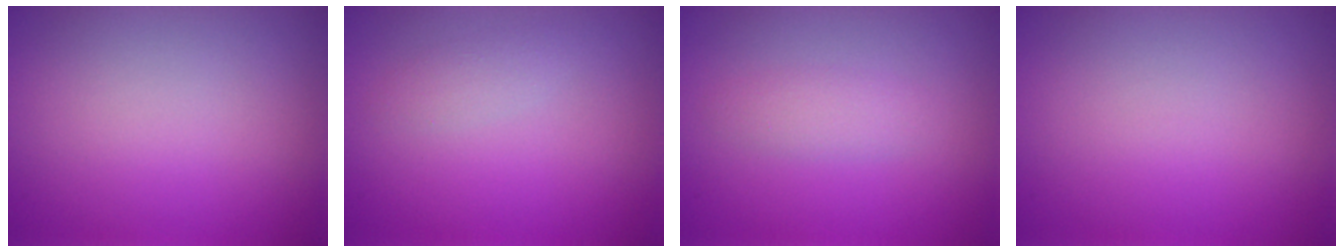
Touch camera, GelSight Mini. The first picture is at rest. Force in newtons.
{"total": 1.2, "press": 1.2, "slide": 0.0}
{"total": 1.6, "press": 1.6, "slide": 0.0}
{"total": 0.0}